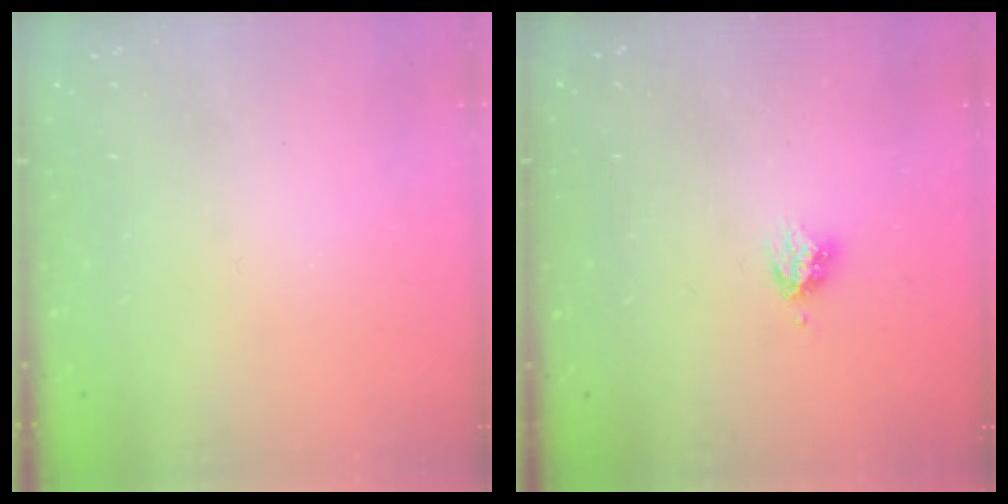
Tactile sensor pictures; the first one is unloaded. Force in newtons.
{"total": 3.6, "press": 3.5, "slide": 0.5}